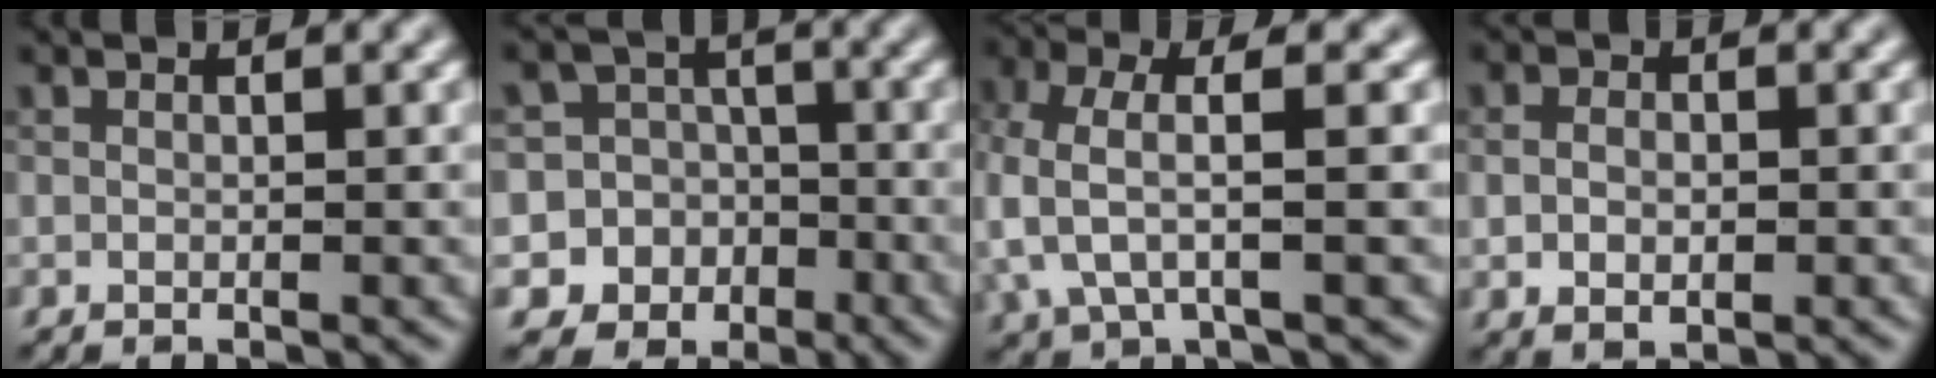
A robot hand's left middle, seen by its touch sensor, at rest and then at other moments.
{"total": 10.4, "force": [-3.8, 9.6, 1.4], "torque": [-0.039, 0.007, -0.077]}
{"total": 4.8, "force": [-0.5, 1.8, 4.4], "torque": [-0.099, 0.005, -0.015]}
{"total": 2.4, "force": [-0.1, 1.6, 1.7], "torque": [-0.030, -0.002, 0.002]}